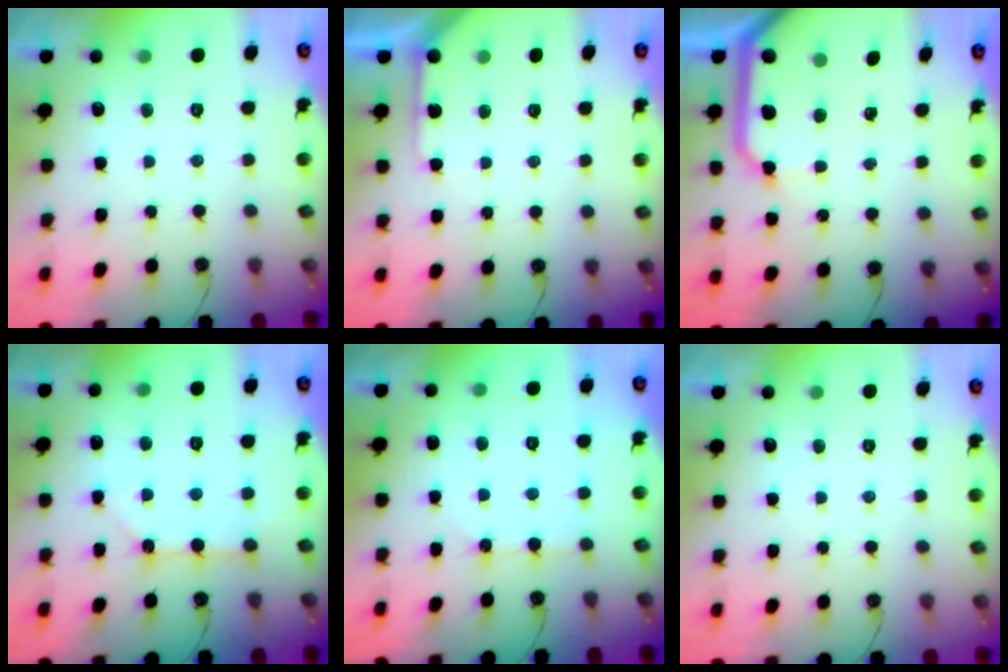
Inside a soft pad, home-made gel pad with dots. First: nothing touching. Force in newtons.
{"total": 5.4, "press": 5.4, "slide": 0.4}
{"total": 13.5, "press": 13.4, "slide": 1.7}
{"total": 2.9, "press": 2.9, "slide": 0.5}
{"total": 2.9, "press": 2.9, "slide": 0.5}
{"total": 0.0}